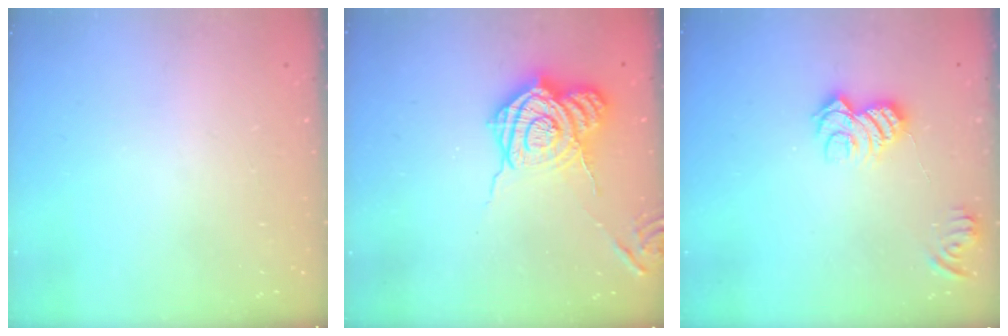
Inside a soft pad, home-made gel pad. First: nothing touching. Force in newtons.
{"total": 14.1, "press": 14.1, "slide": 1.1}
{"total": 10.2, "press": 10.2, "slide": 0.9}